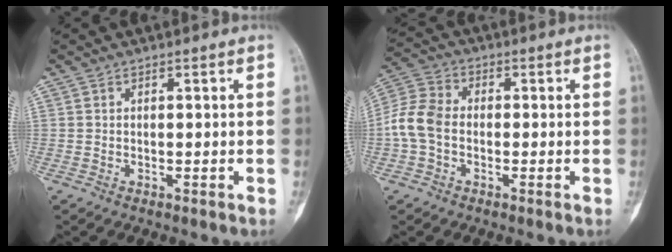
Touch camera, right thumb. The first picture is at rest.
{"total": 7.7, "force": [-1.3, 5.6, 5.2], "torque": [-0.109, 0.022, -0.037]}